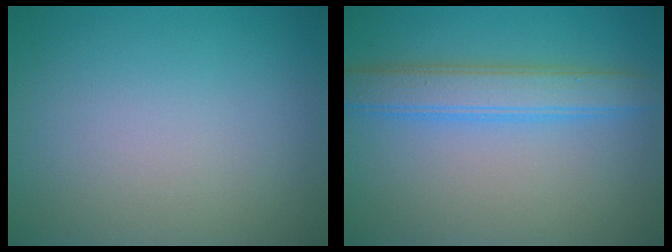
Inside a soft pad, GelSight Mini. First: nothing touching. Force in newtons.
{"total": 4.0, "press": 4.0, "slide": 0.1}